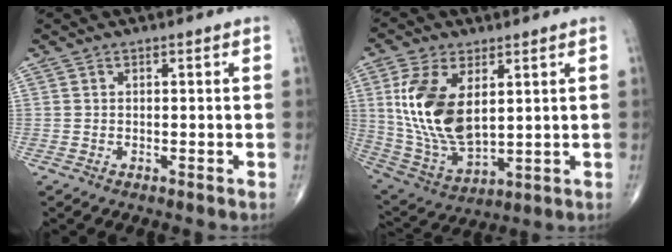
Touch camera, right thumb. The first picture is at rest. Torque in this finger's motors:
{"motor_torque": [1.64, 2.78, 1.66, 0.27, 0.63]}